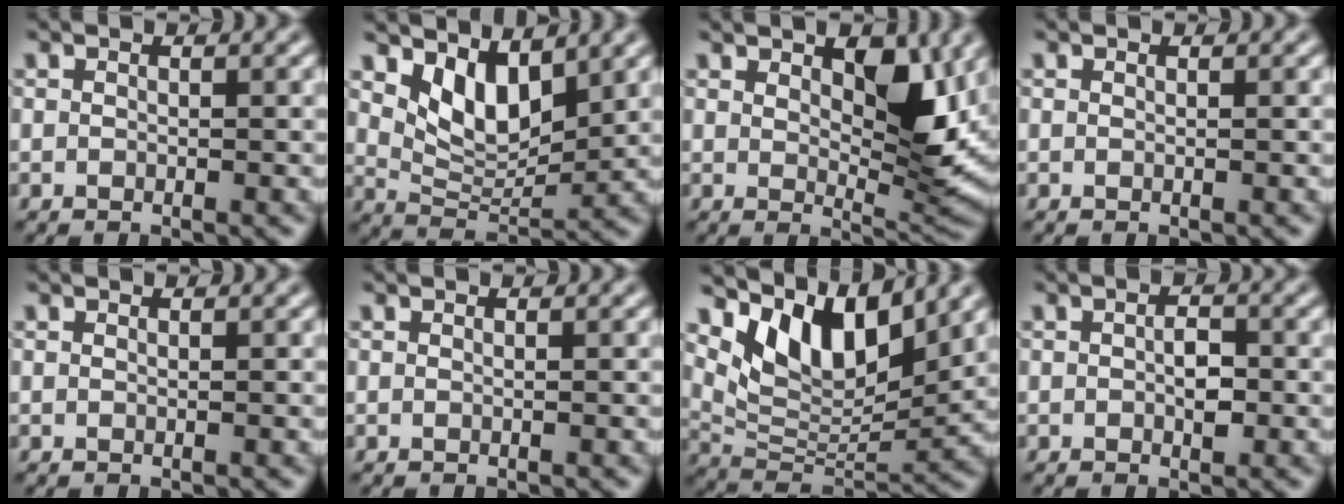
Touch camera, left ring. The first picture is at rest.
{"total": 4.7, "force": [2.8, 2.4, 3.0], "torque": [-0.064, -0.018, 0.050]}
{"total": 7.1, "force": [2.6, 3.0, 5.9], "torque": [-0.086, -0.008, 0.044]}
{"total": 0.0}
{"total": 0.0}
{"total": 0.0}
{"total": 8.5, "force": [5.3, 3.6, 5.5], "torque": [-0.096, -0.007, 0.099]}
{"total": 1.8, "force": [-0.2, 1.0, 1.5], "torque": [-0.024, 0.001, -0.004]}